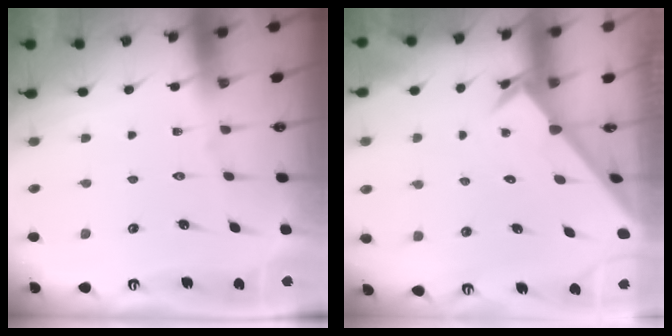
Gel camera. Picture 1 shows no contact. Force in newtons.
{"total": 2.6, "press": 2.6, "slide": 0.2}